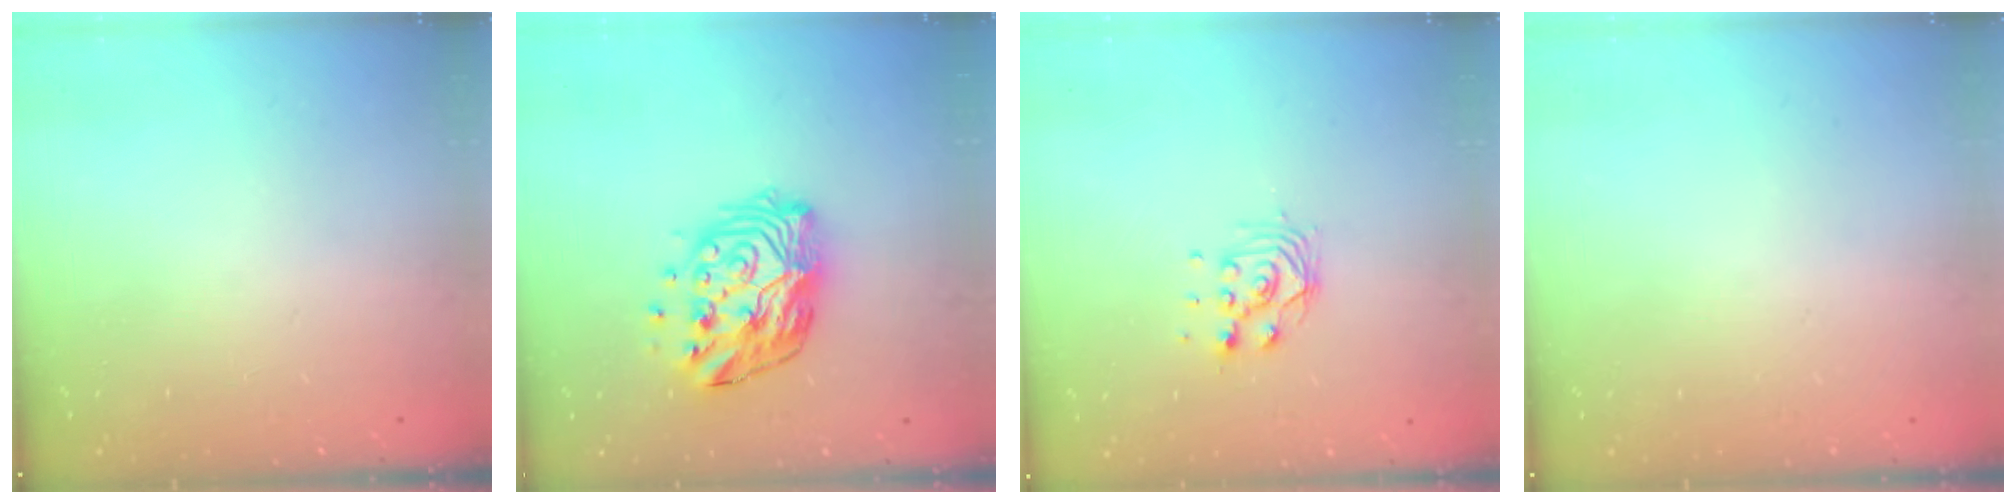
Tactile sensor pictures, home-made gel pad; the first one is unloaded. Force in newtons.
{"total": 14.2, "press": 14.2, "slide": 1.3}
{"total": 7.4, "press": 7.4, "slide": 0.8}
{"total": 0.0}